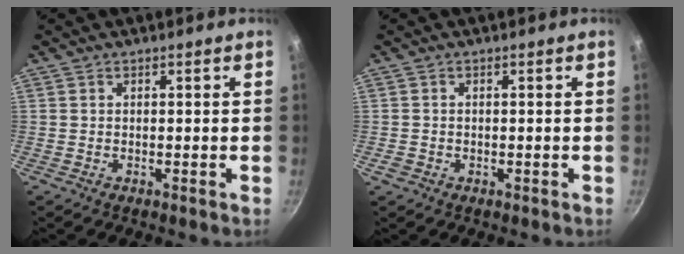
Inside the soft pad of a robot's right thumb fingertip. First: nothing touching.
{"total": 1.4, "force": [-0.5, 1.2, 0.7], "torque": [-0.012, 0.001, -0.008]}